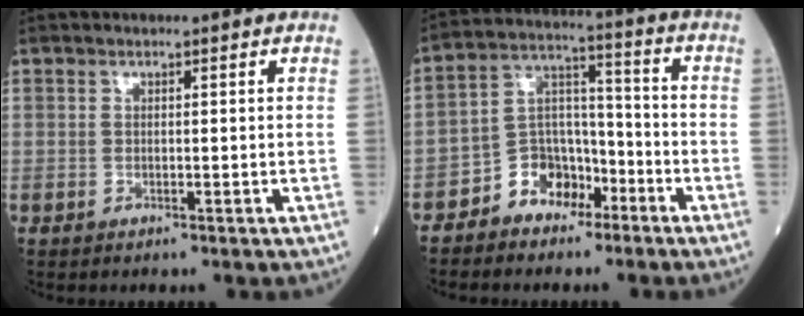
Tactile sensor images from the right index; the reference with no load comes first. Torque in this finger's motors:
{"motor_torque": [0.45, -0.02, 0.29, 0.02]}